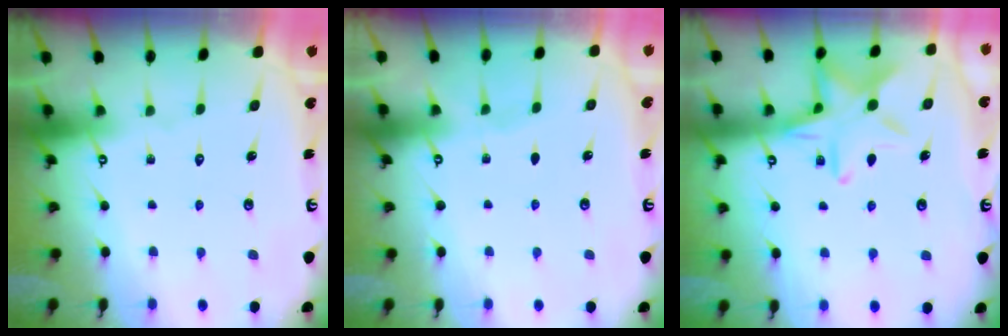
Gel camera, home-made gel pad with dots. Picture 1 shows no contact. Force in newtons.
{"total": 1.4, "press": 1.3, "slide": 0.4}
{"total": 13.6, "press": 13.6, "slide": 0.9}